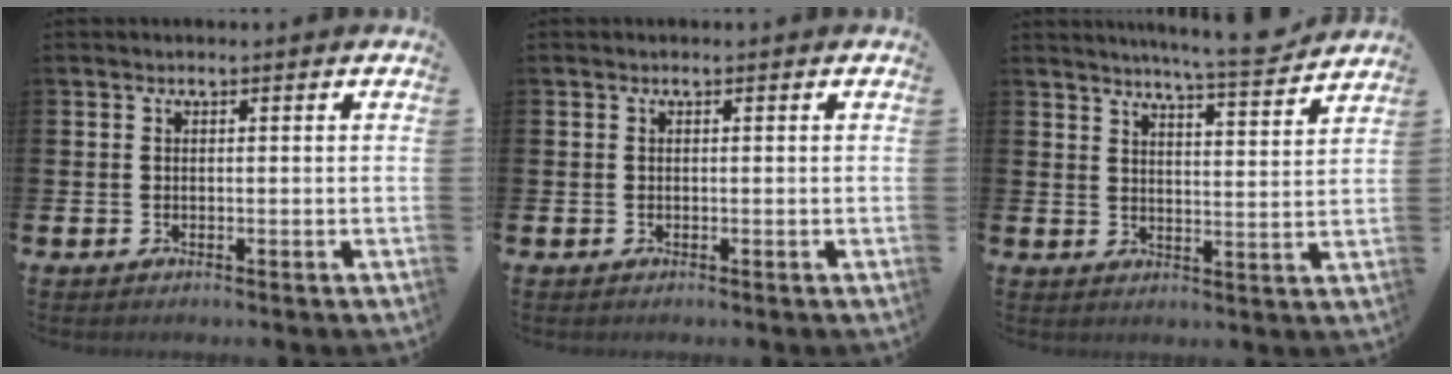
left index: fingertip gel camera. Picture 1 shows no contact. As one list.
[{"total": 0.0}, {"total": 7.0, "force": [6.7, -0.4, 2.0], "torque": [-0.036, -0.047, 0.114]}]